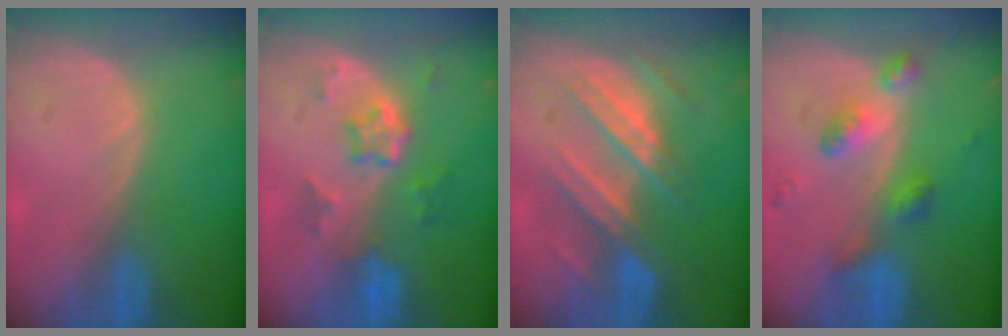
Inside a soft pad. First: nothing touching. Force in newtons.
{"total": 5.9, "press": 5.3, "slide": 2.6}
{"total": 8.1, "press": 8.0, "slide": 1.3}
{"total": 6.1, "press": 5.4, "slide": 2.9}